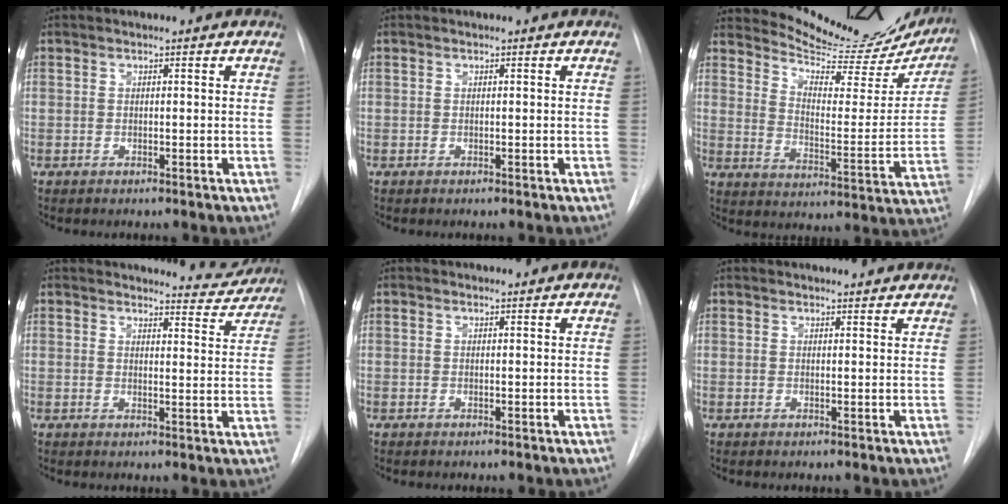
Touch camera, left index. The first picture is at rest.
{"total": 0.0}
{"total": 20.1, "force": [19.2, 3.3, 4.9], "torque": [-0.069, -0.081, 0.241]}
{"total": 6.4, "force": [6.3, 1.0, -0.1], "torque": [0.015, -0.028, 0.061]}
{"total": 1.1, "force": [1.1, 0.1, 0.0], "torque": [-0.010, 0.002, 0.013]}
{"total": 7.6, "force": [7.3, 1.5, 1.6], "torque": [-0.011, 0.015, 0.072]}